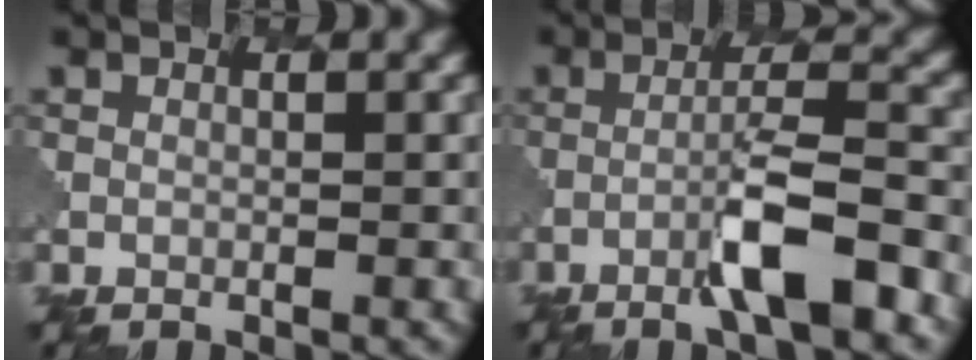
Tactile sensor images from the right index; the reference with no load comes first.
{"total": 5.3, "force": [-2.6, 0.6, 4.6], "torque": [-0.079, 0.010, -0.048]}